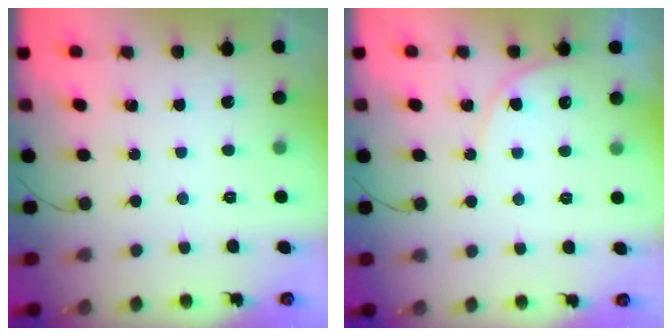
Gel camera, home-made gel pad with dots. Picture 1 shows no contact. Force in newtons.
{"total": 4.4, "press": 4.3, "slide": 0.3}